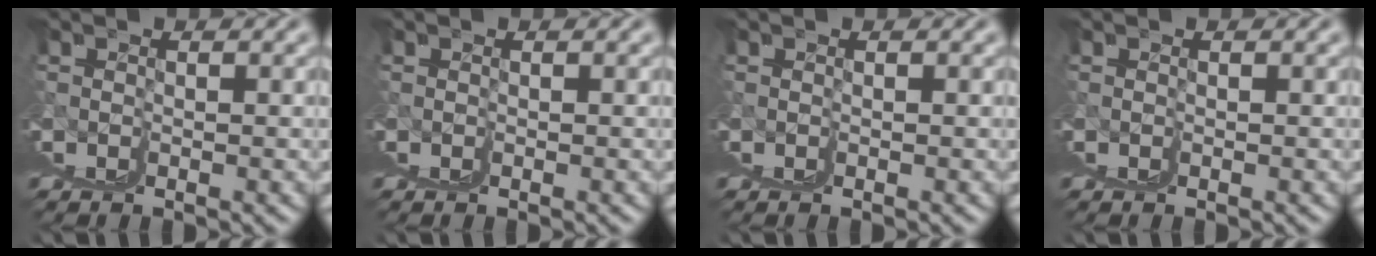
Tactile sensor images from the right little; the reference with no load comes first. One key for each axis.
{"total": 0.0}
{"total": 0.0}
{"total": 0.0}